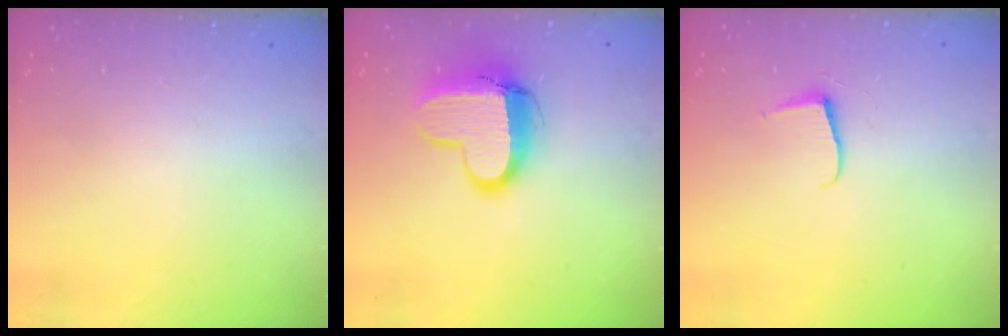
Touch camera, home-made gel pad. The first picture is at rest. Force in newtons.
{"total": 12.5, "press": 12.5, "slide": 1.0}
{"total": 5.5, "press": 5.5, "slide": 0.6}